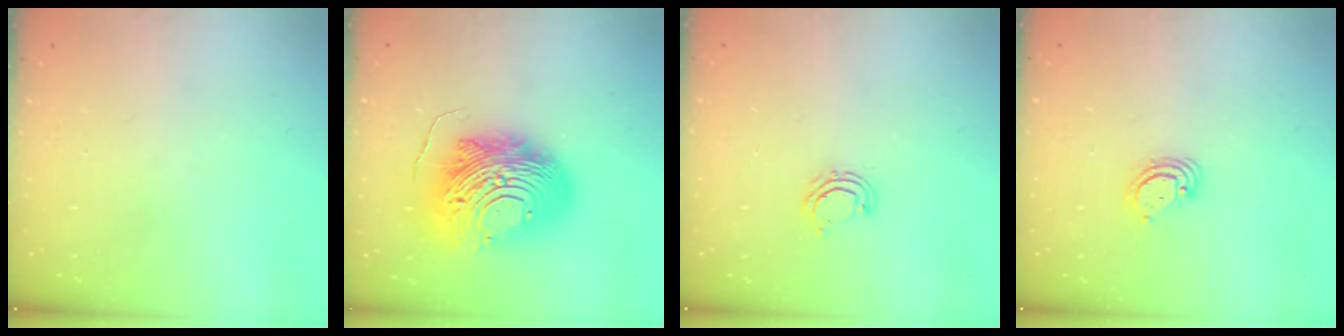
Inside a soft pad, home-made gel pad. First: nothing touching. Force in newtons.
{"total": 20.1, "press": 20.0, "slide": 2.0}
{"total": 5.6, "press": 5.4, "slide": 1.4}
{"total": 3.2, "press": 3.2, "slide": 0.2}